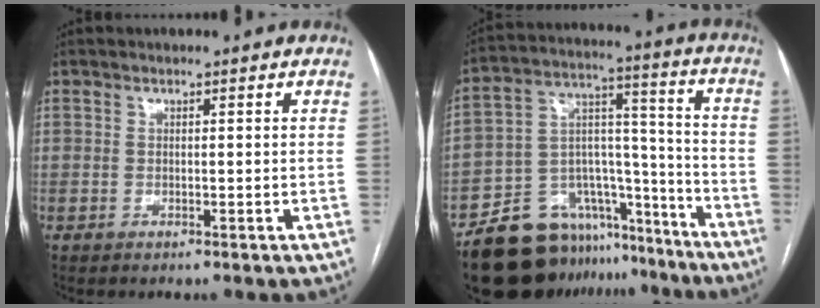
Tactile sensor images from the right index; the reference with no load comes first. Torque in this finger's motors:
{"motor_torque": [0.07, -0.50, -0.53, -0.21]}